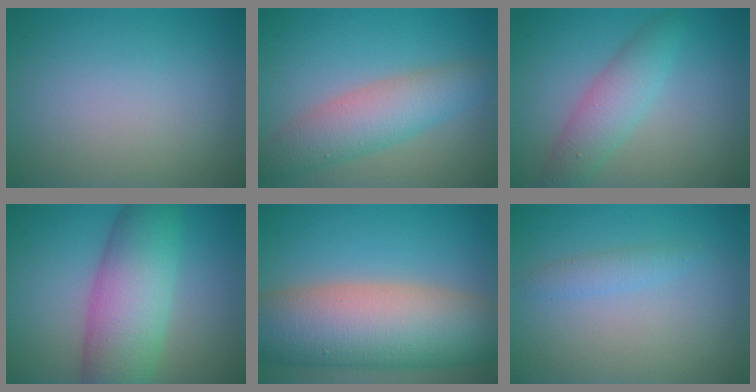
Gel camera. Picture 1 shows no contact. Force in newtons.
{"total": 5.0, "press": 5.0, "slide": 0.1}
{"total": 3.6, "press": 3.6, "slide": 0.1}
{"total": 8.4, "press": 8.4, "slide": 0.1}
{"total": 12.9, "press": 12.9, "slide": 0.5}
{"total": 1.3, "press": 1.3, "slide": 0.1}